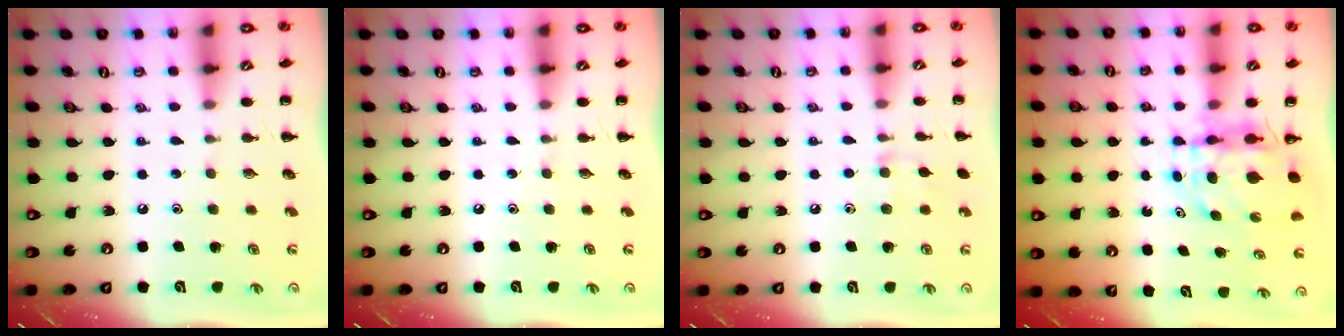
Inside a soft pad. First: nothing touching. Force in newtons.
{"total": 0.0}
{"total": 6.7, "press": 6.4, "slide": 2.2}
{"total": 5.3, "press": 4.9, "slide": 2.0}